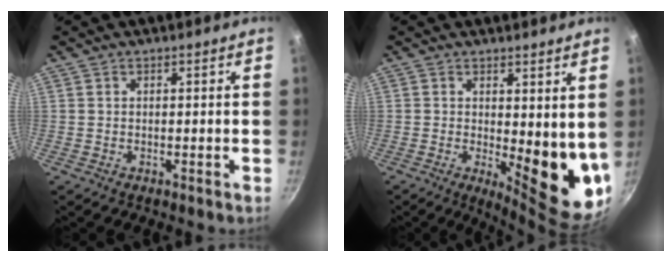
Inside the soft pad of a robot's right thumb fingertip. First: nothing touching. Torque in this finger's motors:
{"motor_torque": [1.05, 3.12, 1.61, 0.15, 0.30]}